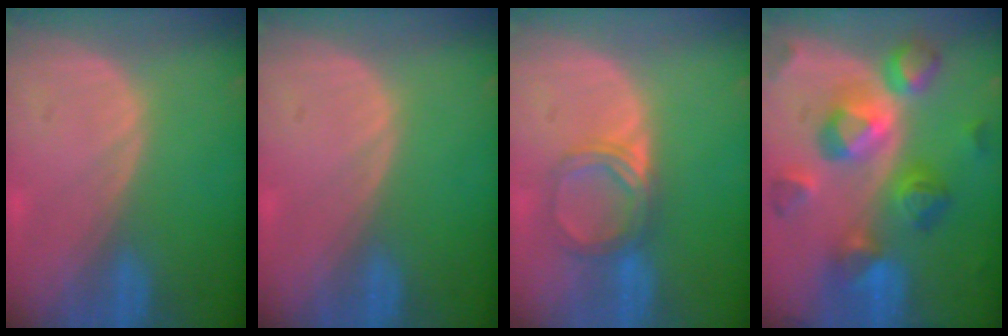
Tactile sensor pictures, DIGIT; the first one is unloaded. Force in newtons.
{"total": 0.0}
{"total": 5.0, "press": 4.6, "slide": 1.8}
{"total": 11.4, "press": 11.3, "slide": 0.9}